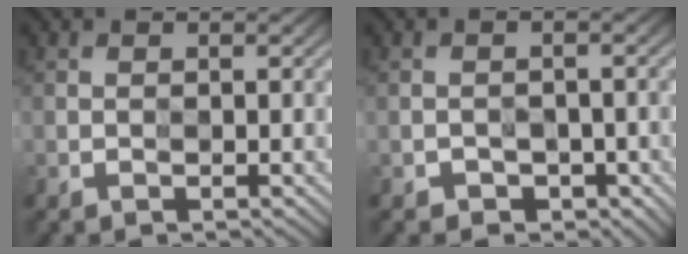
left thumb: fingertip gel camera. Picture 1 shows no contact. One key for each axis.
{"total": 1.4, "fx": -1.0, "fy": 0.5, "fz": -0.9, "tx": 0.020, "ty": 0.001, "tz": -0.016}